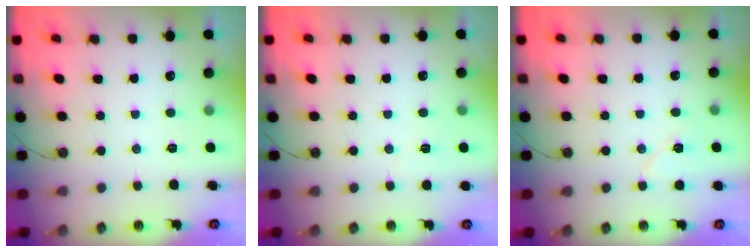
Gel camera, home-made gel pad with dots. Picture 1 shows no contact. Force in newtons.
{"total": 3.0, "press": 2.3, "slide": 1.9}
{"total": 7.3, "press": 5.6, "slide": 4.7}